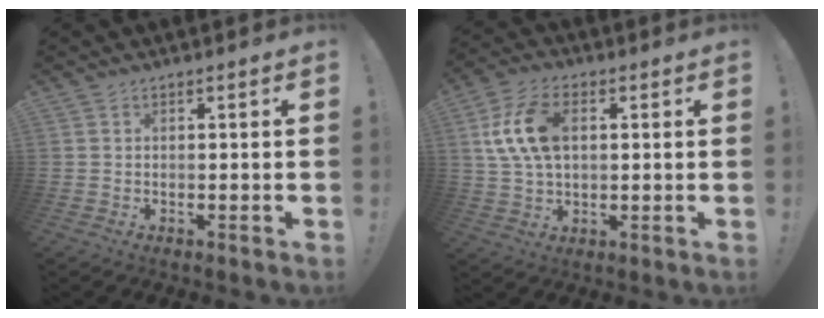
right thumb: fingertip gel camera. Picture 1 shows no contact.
{"total": 13.9, "force": [3.1, 8.6, 10.4], "torque": [-0.193, 0.002, 0.058]}